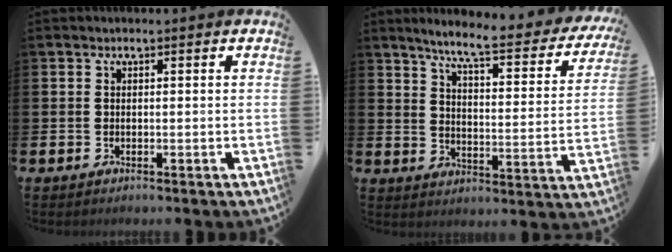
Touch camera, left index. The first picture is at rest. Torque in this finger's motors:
{"motor_torque": [0.39, -0.74, 0.70, 0.19]}